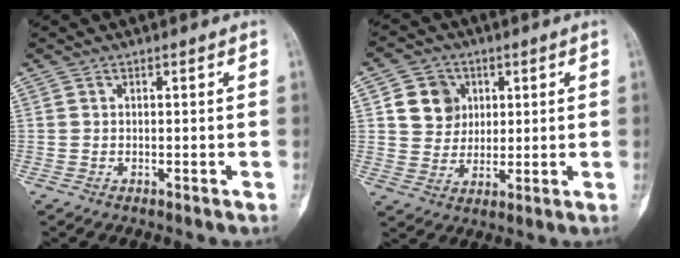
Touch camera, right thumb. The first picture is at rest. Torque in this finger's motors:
{"motor_torque": [-0.34, 0.42, 0.19, 0.17, 0.02]}